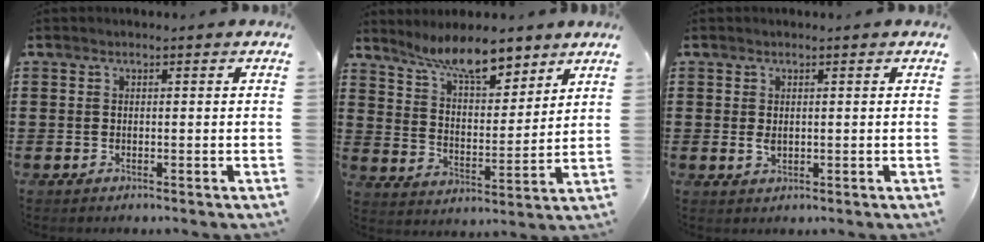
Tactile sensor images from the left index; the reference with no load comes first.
{"total": 8.9, "force": [7.4, 2.1, 4.3], "torque": [-0.099, -0.024, 0.135]}
{"total": 1.4, "force": [0.1, 0.9, 1.1], "torque": [-0.023, 0.004, 0.002]}